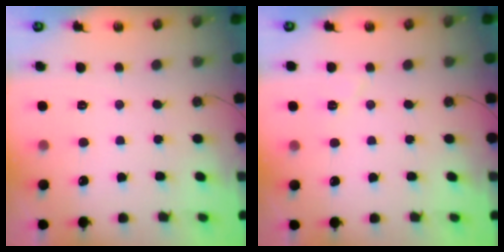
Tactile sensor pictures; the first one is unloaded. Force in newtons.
{"total": 4.8, "press": 4.2, "slide": 2.3}